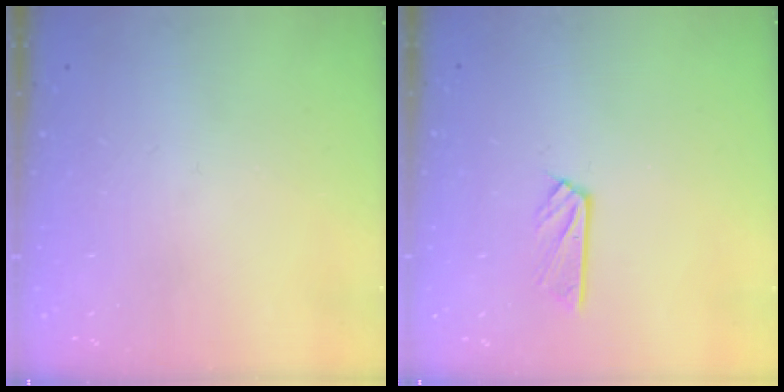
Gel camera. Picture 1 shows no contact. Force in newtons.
{"total": 4.3, "press": 4.3, "slide": 0.4}